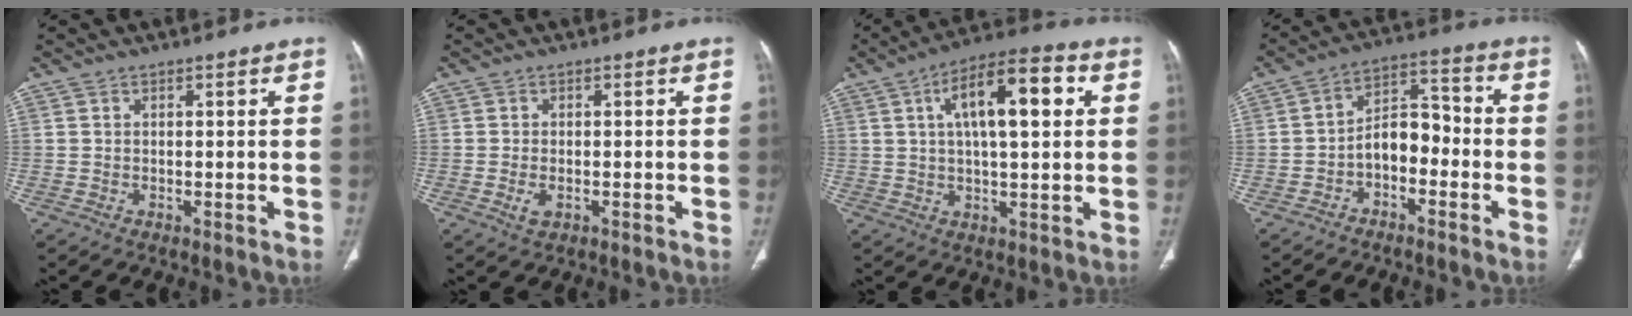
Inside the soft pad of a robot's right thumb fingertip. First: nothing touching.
{"total": 2.3, "force": [-0.8, 1.3, 1.8], "torque": [-0.038, 0.000, -0.012]}
{"total": 14.3, "force": [3.9, 5.2, 12.8], "torque": [-0.196, 0.015, 0.056]}
{"total": 8.0, "force": [-2.8, 5.0, 5.6], "torque": [-0.070, 0.047, -0.057]}